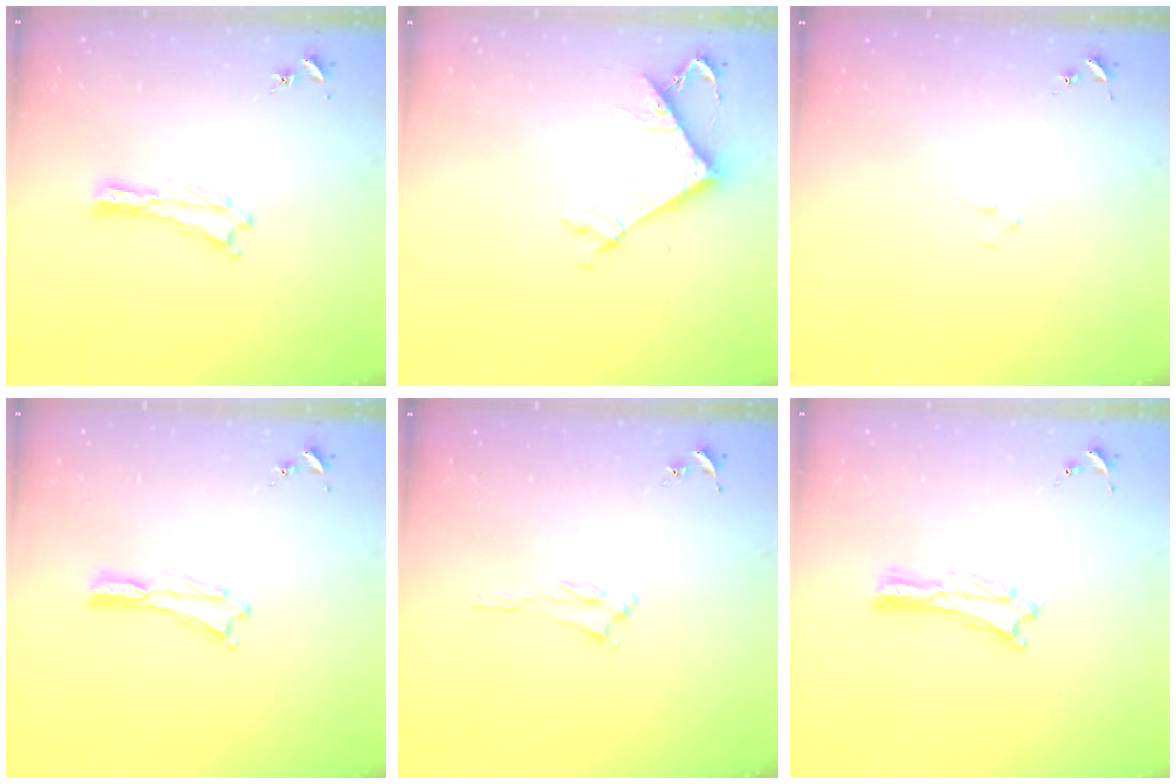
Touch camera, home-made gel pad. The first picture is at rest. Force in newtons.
{"total": 7.2, "press": 7.2, "slide": 0.4}
{"total": 0.7, "press": 0.7, "slide": 0.2}
{"total": 0.0}
{"total": 2.1, "press": 2.0, "slide": 0.3}
{"total": 0.0}